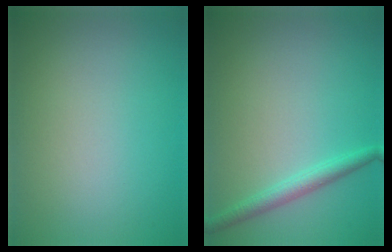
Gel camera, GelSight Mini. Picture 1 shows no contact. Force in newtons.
{"total": 2.1, "press": 2.1, "slide": 0.1}